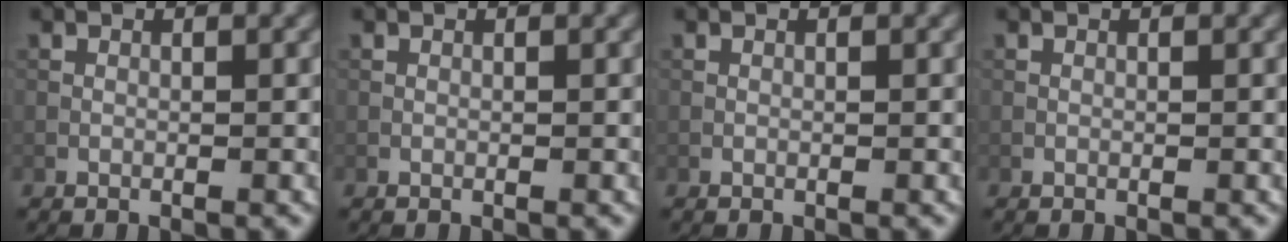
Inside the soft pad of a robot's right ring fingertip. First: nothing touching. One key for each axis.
{"total": 0.0}
{"total": 0.0}
{"total": 0.0}